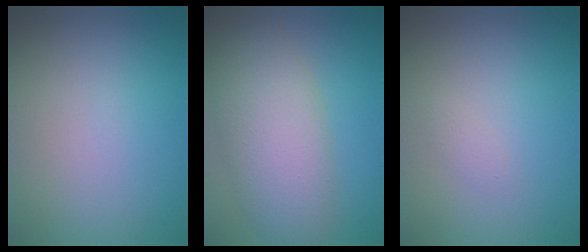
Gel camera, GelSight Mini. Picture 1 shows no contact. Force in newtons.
{"total": 6.8, "press": 6.8, "slide": 0.2}
{"total": 0.6, "press": 0.6, "slide": 0.1}